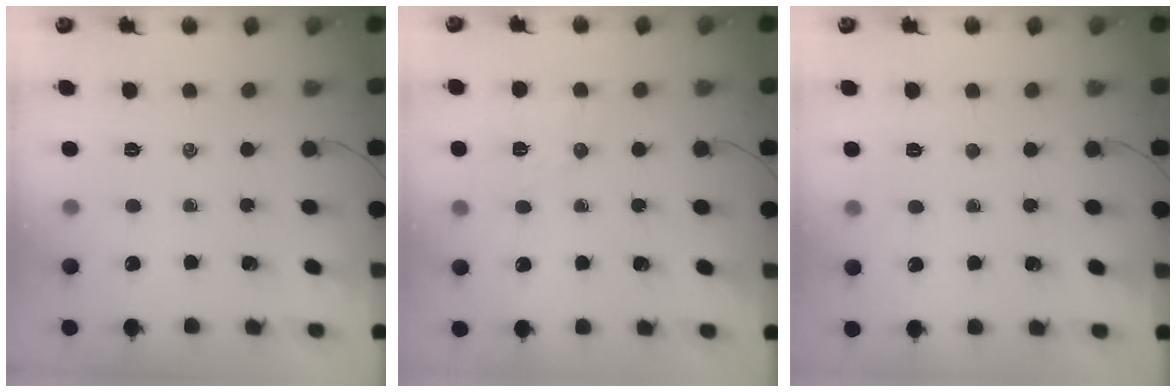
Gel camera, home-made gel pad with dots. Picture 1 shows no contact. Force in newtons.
{"total": 5.9, "press": 5.8, "slide": 1.2}
{"total": 1.8, "press": 1.7, "slide": 0.5}